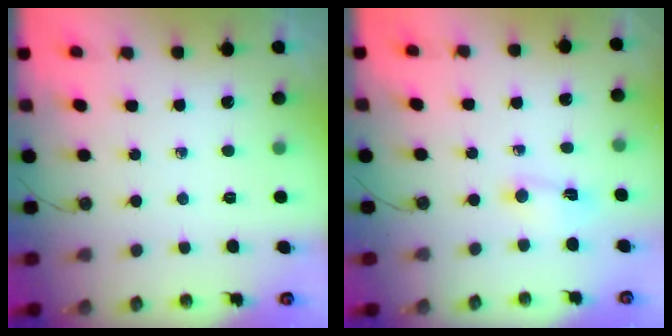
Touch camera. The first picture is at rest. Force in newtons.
{"total": 2.7, "press": 2.7, "slide": 0.3}